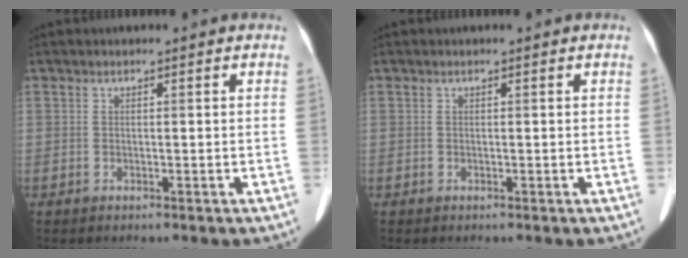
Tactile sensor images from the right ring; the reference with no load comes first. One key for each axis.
{"total": 0.0}